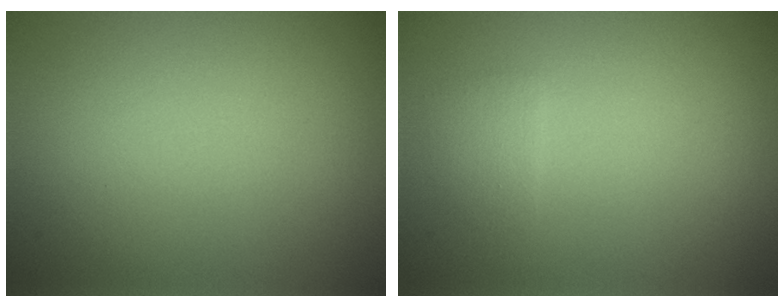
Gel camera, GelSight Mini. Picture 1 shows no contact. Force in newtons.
{"total": 1.2, "press": 1.1, "slide": 0.3}